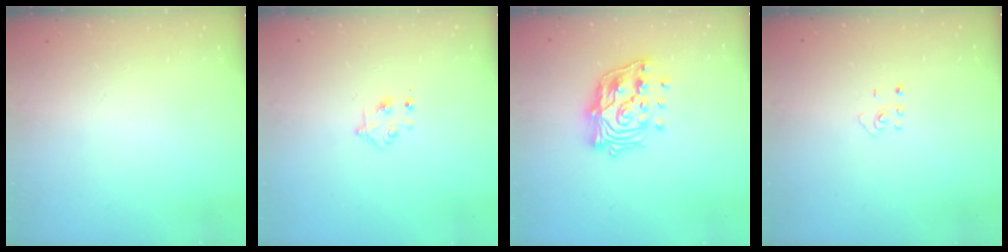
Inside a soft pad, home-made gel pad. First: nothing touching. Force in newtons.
{"total": 4.9, "press": 4.8, "slide": 0.7}
{"total": 16.8, "press": 16.6, "slide": 2.6}
{"total": 2.7, "press": 2.7, "slide": 0.5}